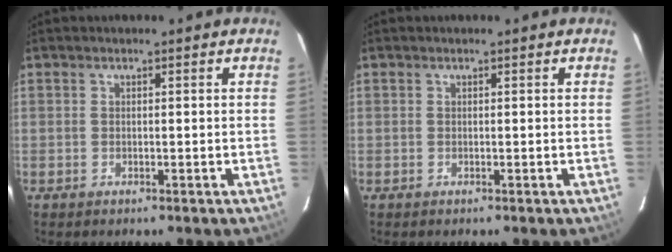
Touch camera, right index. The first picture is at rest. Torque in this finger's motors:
{"motor_torque": [0.00, 0.00, 0.00, 0.00]}